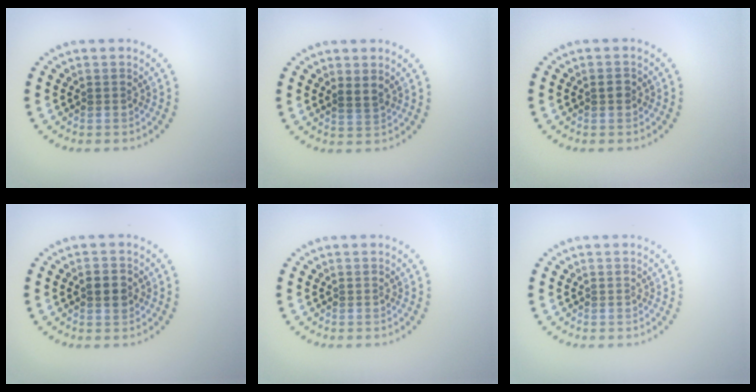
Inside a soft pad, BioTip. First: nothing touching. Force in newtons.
{"total": 1.3, "press": 1.1, "slide": 0.6}
{"total": 0.9, "press": 0.9, "slide": 0.2}
{"total": 1.7, "press": 1.7, "slide": 0.1}
{"total": 0.0}
{"total": 0.0}